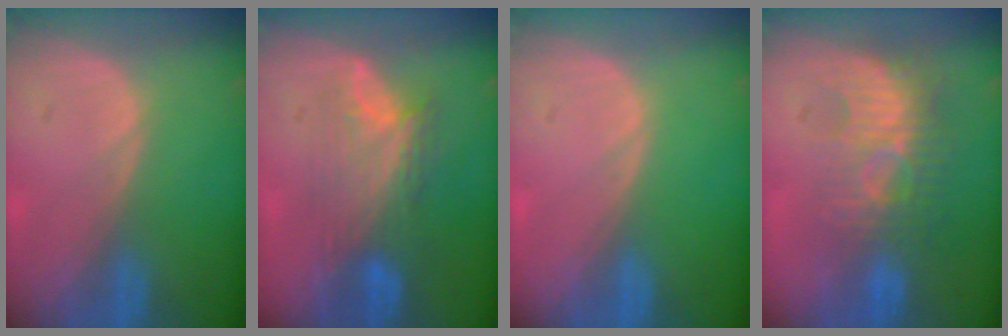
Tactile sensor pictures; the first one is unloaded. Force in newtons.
{"total": 7.6, "press": 7.3, "slide": 2.2}
{"total": 0.0}
{"total": 9.1, "press": 8.2, "slide": 3.9}